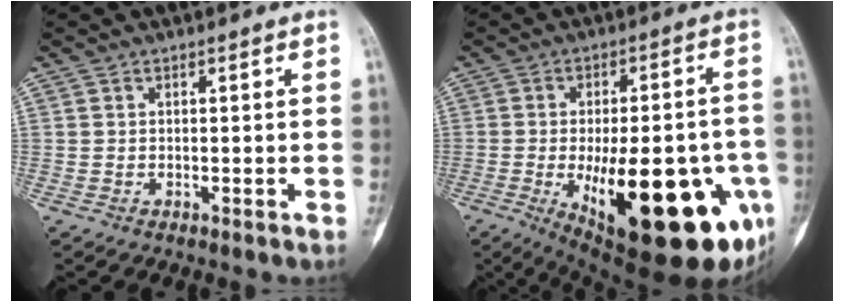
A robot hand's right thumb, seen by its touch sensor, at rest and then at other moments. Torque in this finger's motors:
{"motor_torque": [0.30, 2.33, 2.38, -0.39, 0.23]}